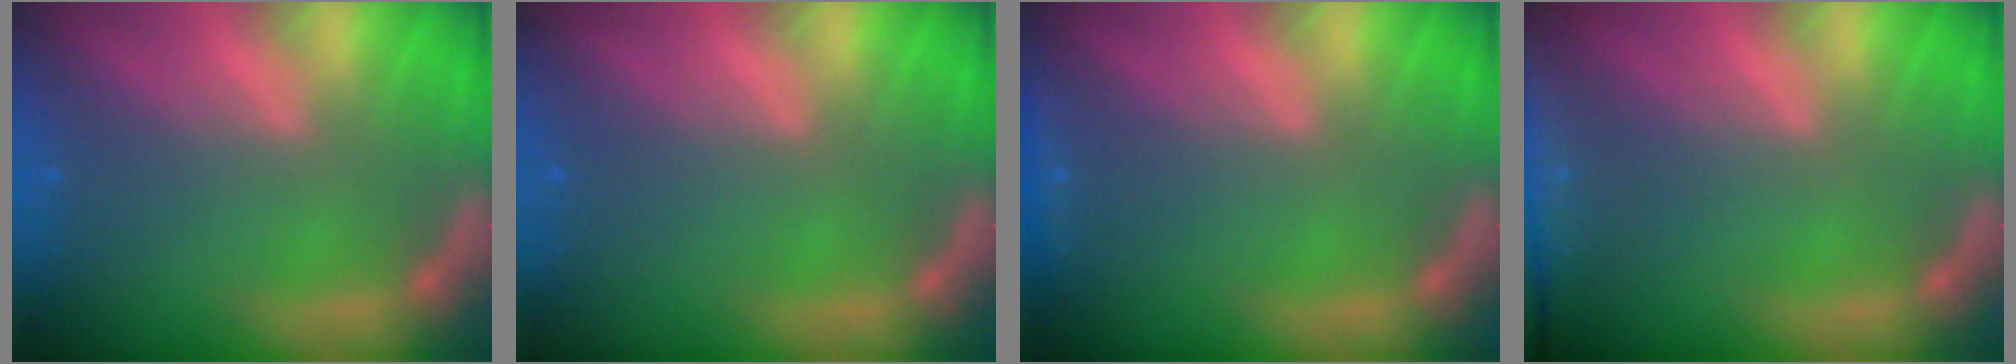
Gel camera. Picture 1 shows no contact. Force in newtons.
{"total": 0.0}
{"total": 0.9}
{"total": 7.0}